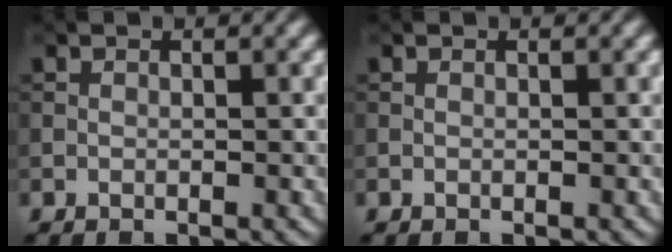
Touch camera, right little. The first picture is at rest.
{"total": 0.0}